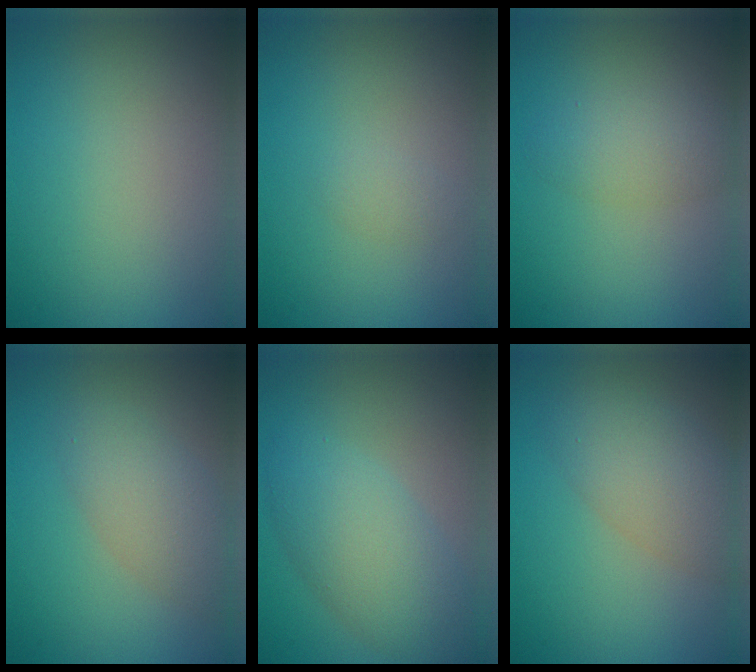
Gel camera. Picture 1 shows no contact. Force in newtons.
{"total": 0.8, "press": 0.8, "slide": 0.0}
{"total": 2.7, "press": 2.7, "slide": 0.1}
{"total": 3.9, "press": 3.9, "slide": 0.1}
{"total": 5.6, "press": 5.5, "slide": 0.4}
{"total": 4.7, "press": 4.7, "slide": 0.1}